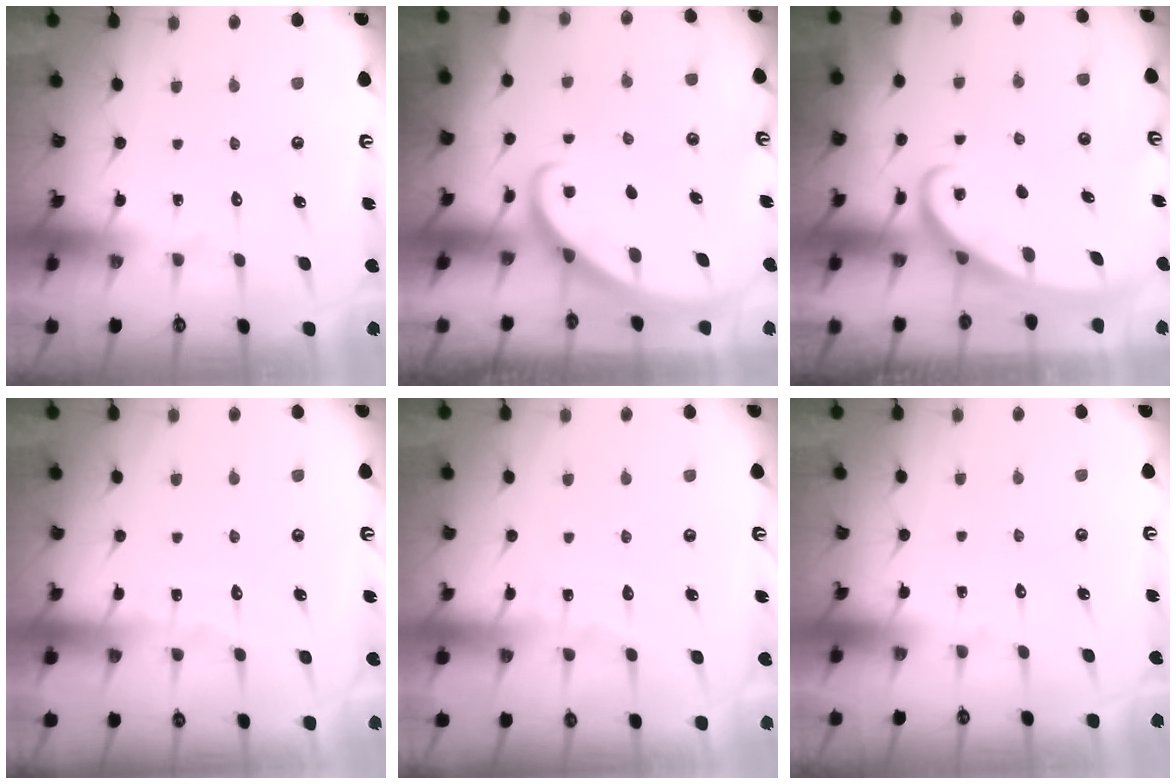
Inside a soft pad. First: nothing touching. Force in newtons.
{"total": 2.9, "press": 2.9, "slide": 0.2}
{"total": 2.5, "press": 2.5, "slide": 0.3}
{"total": 2.6, "press": 2.6, "slide": 0.3}
{"total": 3.5, "press": 3.5, "slide": 0.3}
{"total": 0.0}